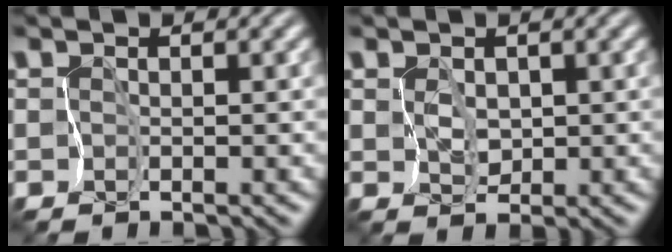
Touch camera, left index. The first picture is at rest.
{"total": 0.8, "force": [0.2, 0.7, 0.4], "torque": [-0.012, -0.004, 0.008]}